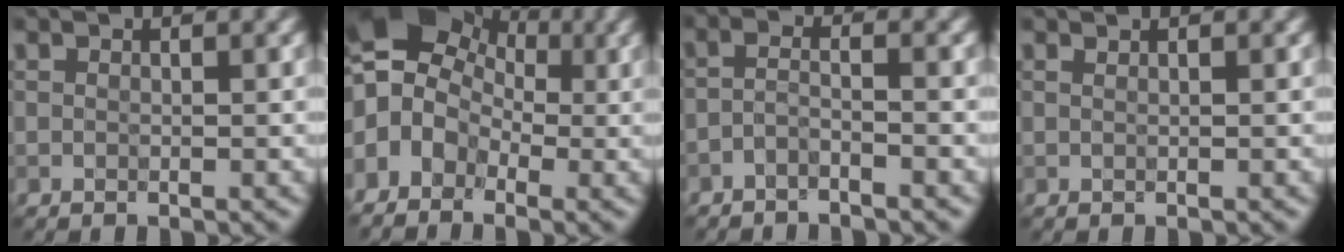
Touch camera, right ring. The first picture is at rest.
{"total": 7.4, "force": [0.0, 5.7, 4.7], "torque": [-0.079, 0.012, -0.013]}
{"total": 1.8, "force": [-1.4, 0.3, 1.1], "torque": [-0.022, 0.000, -0.038]}
{"total": 0.8, "force": [0.6, 0.3, 0.5], "torque": [-0.007, 0.000, 0.002]}